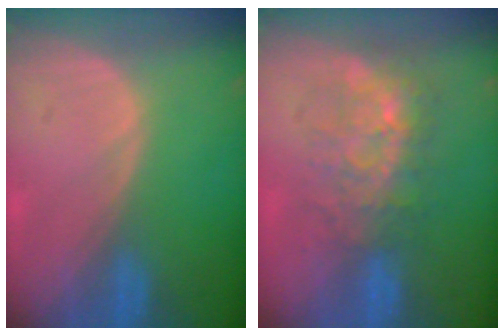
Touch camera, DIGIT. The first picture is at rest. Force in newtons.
{"total": 7.6, "press": 7.0, "slide": 3.0}